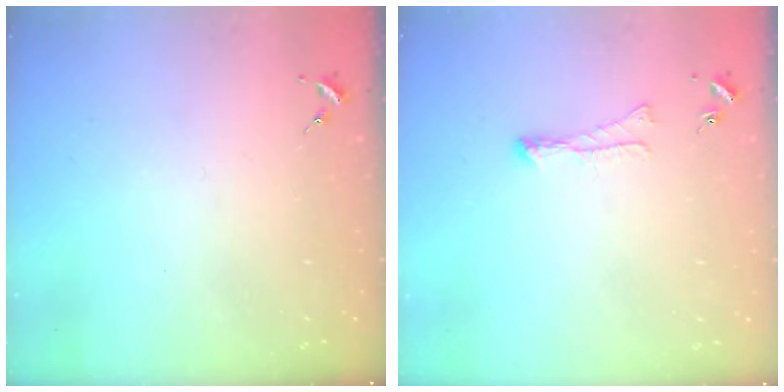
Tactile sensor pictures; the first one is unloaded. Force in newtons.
{"total": 3.8, "press": 3.8, "slide": 0.6}